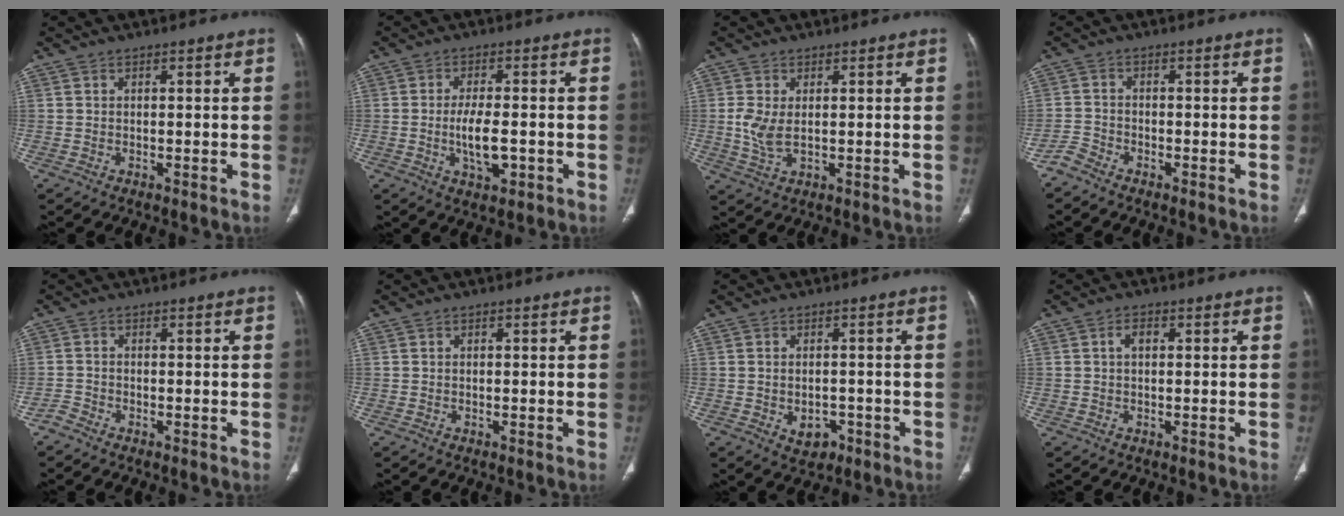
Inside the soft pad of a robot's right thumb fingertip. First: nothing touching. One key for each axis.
{"total": 6.3, "fx": -1.4, "fy": 2.7, "fz": 5.5, "tx": -0.092, "ty": 0.000, "tz": -0.020}
{"total": 4.5, "fx": 0.3, "fy": 2.4, "fz": 3.8, "tx": -0.088, "ty": -0.007, "tz": 0.012}
{"total": 2.4, "fx": -2.3, "fy": 0.6, "fz": 0.3, "tx": -0.008, "ty": 0.002, "tz": -0.052}
{"total": 1.6, "fx": -1.5, "fy": 0.5, "fz": 0.2, "tx": -0.006, "ty": 0.003, "tz": -0.034}
{"total": 0.0}
{"total": 4.2, "fx": -1.6, "fy": 3.1, "fz": 2.4, "tx": -0.017, "ty": 0.011, "tz": -0.014}
{"total": 2.0, "fx": 0.3, "fy": 1.2, "fz": 1.6, "tx": -0.025, "ty": 0.009, "tz": 0.002}